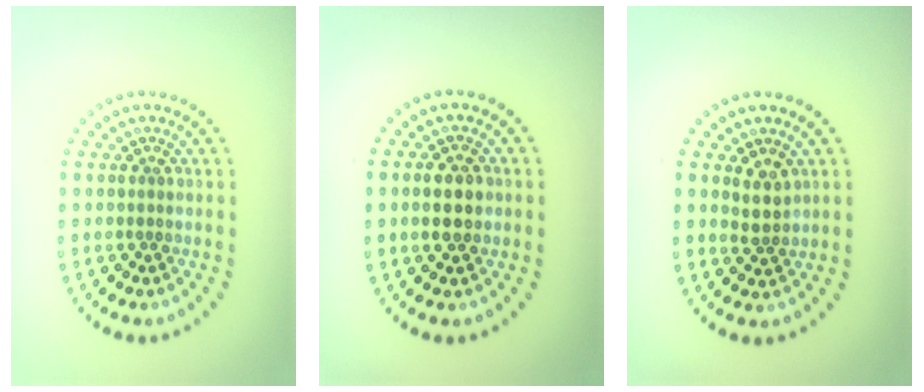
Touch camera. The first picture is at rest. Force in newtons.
{"total": 2.9, "press": 2.9, "slide": 0.2}
{"total": 1.6, "press": 1.4, "slide": 0.9}